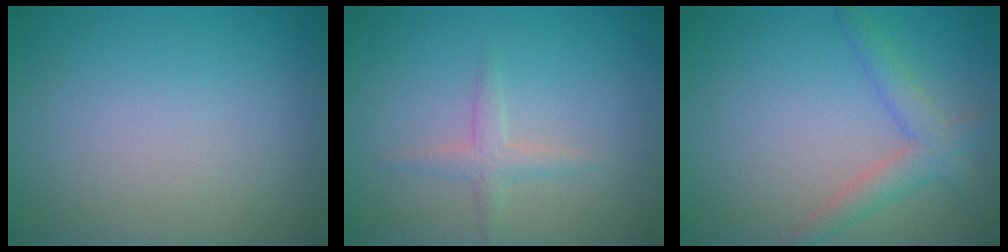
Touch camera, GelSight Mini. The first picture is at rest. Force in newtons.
{"total": 1.6, "press": 1.6, "slide": 0.1}
{"total": 3.0, "press": 3.0, "slide": 0.1}